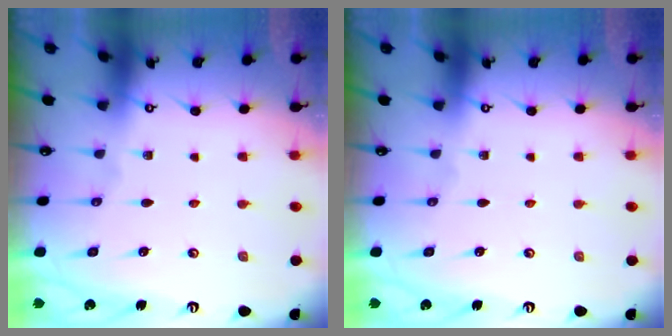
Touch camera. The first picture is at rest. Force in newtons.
{"total": 0.0}